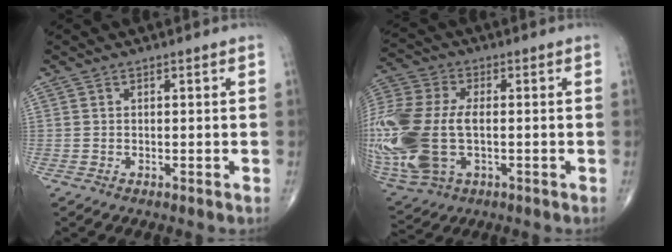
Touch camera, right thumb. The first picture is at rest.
{"total": 25.4, "force": [-2.7, 15.3, 20.0], "torque": [-0.540, -0.005, -0.036]}